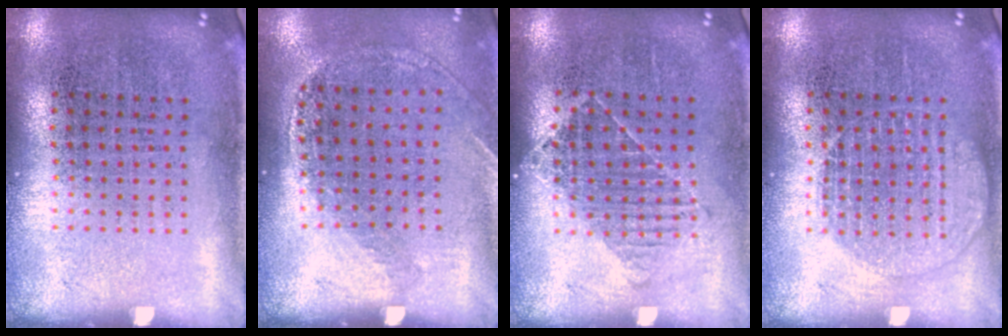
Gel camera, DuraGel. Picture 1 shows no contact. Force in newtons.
{"total": 1.2, "press": 1.1, "slide": 0.5}
{"total": 1.1, "press": 0.9, "slide": 0.6}
{"total": 2.3, "press": 2.3, "slide": 0.4}